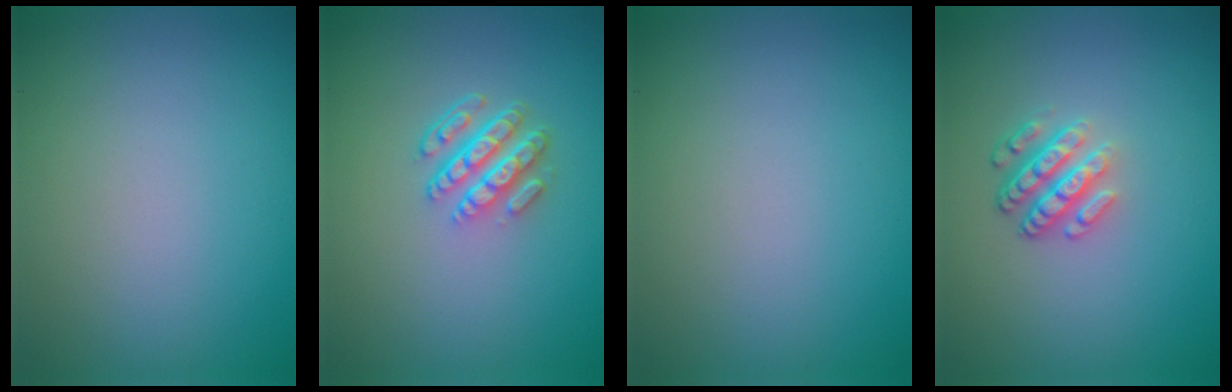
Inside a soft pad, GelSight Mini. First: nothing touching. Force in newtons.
{"total": 4.3, "press": 3.1, "slide": 3.0}
{"total": 0.0}
{"total": 3.6, "press": 2.6, "slide": 2.5}